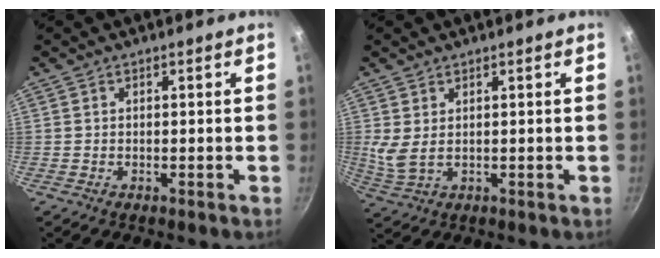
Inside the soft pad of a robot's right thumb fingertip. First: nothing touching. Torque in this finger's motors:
{"motor_torque": [0.57, 0.54, 0.58, -0.10, 0.17]}